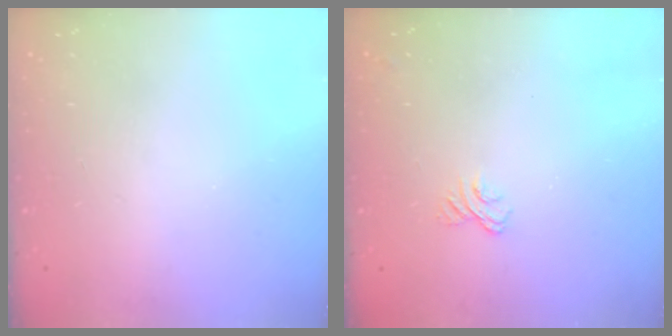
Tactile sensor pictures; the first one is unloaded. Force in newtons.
{"total": 2.3, "press": 1.9, "slide": 1.3}